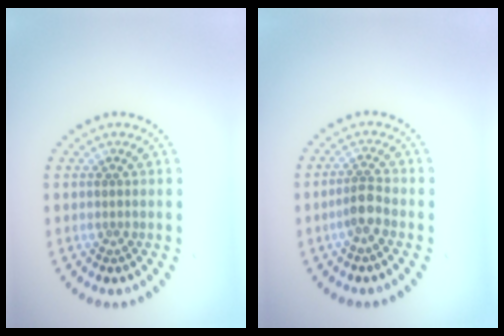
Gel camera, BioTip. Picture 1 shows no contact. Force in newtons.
{"total": 2.0, "press": 1.7, "slide": 1.1}